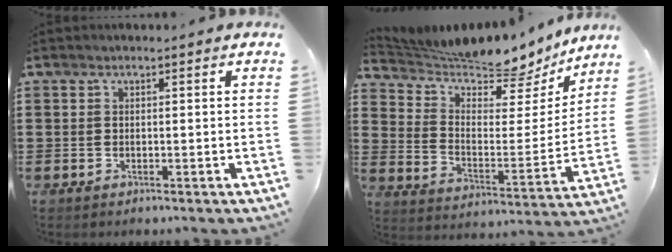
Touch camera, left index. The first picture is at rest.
{"total": 7.0, "force": [6.9, 0.9, 0.7], "torque": [-0.038, -0.066, 0.115]}